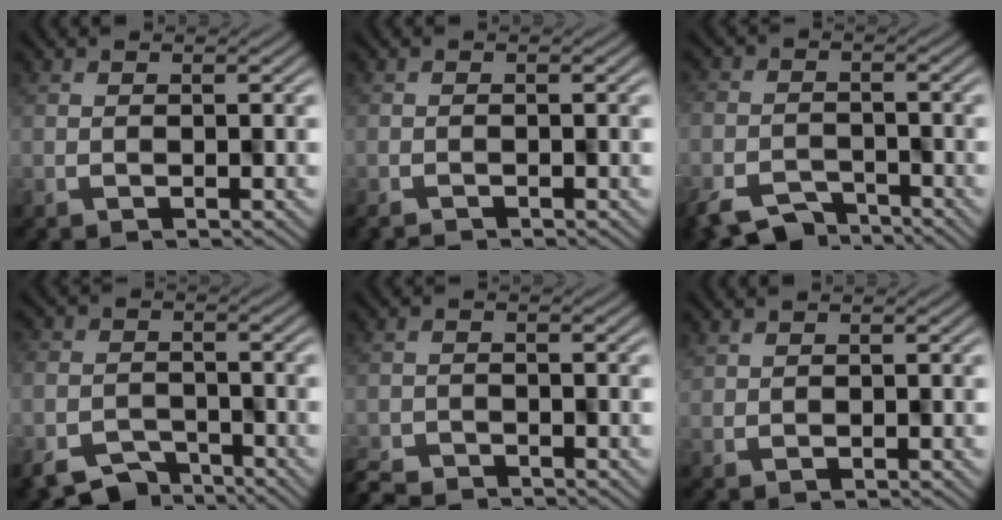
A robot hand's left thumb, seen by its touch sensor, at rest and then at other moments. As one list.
[{"total": 1.1, "force": [-1.1, 0.0, 0.0], "torque": [0.001, -0.003, -0.019]}, {"total": 6.3, "force": [-4.8, 3.3, 2.4], "torque": [-0.050, -0.018, -0.089]}, {"total": 5.6, "force": [-4.2, 3.2, 1.8], "torque": [-0.036, -0.016, -0.076]}, {"total": 3.5, "force": [-3.3, 0.7, 0.5], "torque": [-0.016, -0.011, -0.065]}, {"total": 0.6, "force": [0.5, 0.4, -0.2], "torque": [0.000, -0.003, 0.010]}]